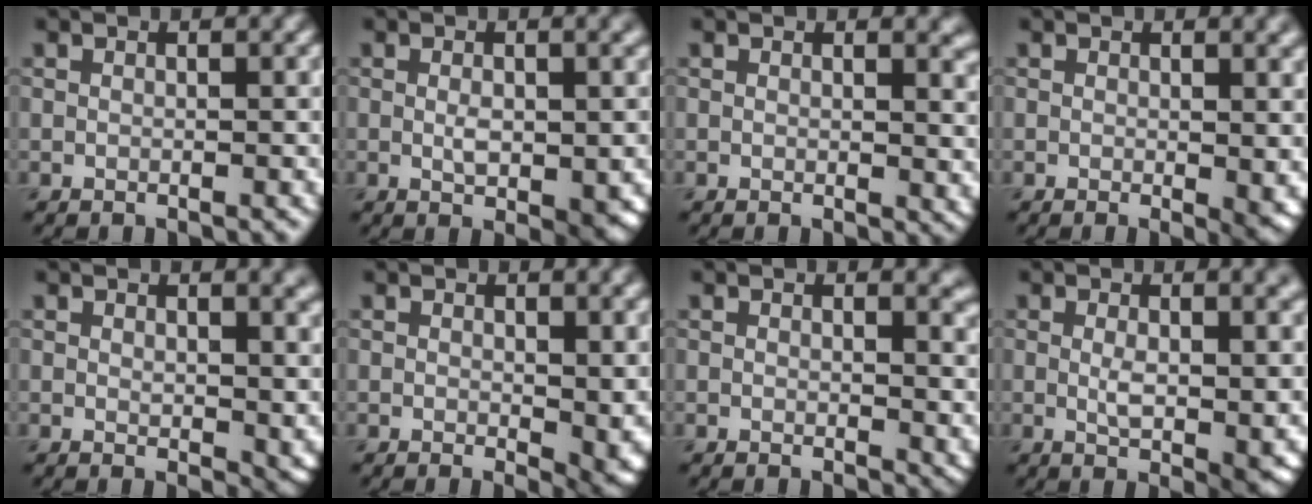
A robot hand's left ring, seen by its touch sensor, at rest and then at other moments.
{"total": 3.7, "force": [-0.4, 1.6, 3.3], "torque": [-0.054, -0.005, -0.001]}
{"total": 1.7, "force": [0.9, 0.8, 1.3], "torque": [-0.009, -0.007, 0.016]}
{"total": 3.0, "force": [0.5, 0.8, 2.9], "torque": [-0.025, -0.005, 0.007]}
{"total": 4.1, "force": [1.3, 2.2, 3.2], "torque": [-0.039, -0.015, 0.028]}
{"total": 4.3, "force": [0.4, 1.9, 3.8], "torque": [-0.044, -0.011, 0.009]}
{"total": 2.7, "force": [1.0, 1.5, 2.0], "torque": [-0.017, -0.009, 0.016]}
{"total": 5.9, "force": [0.6, 2.2, 5.4], "torque": [-0.080, -0.012, 0.016]}